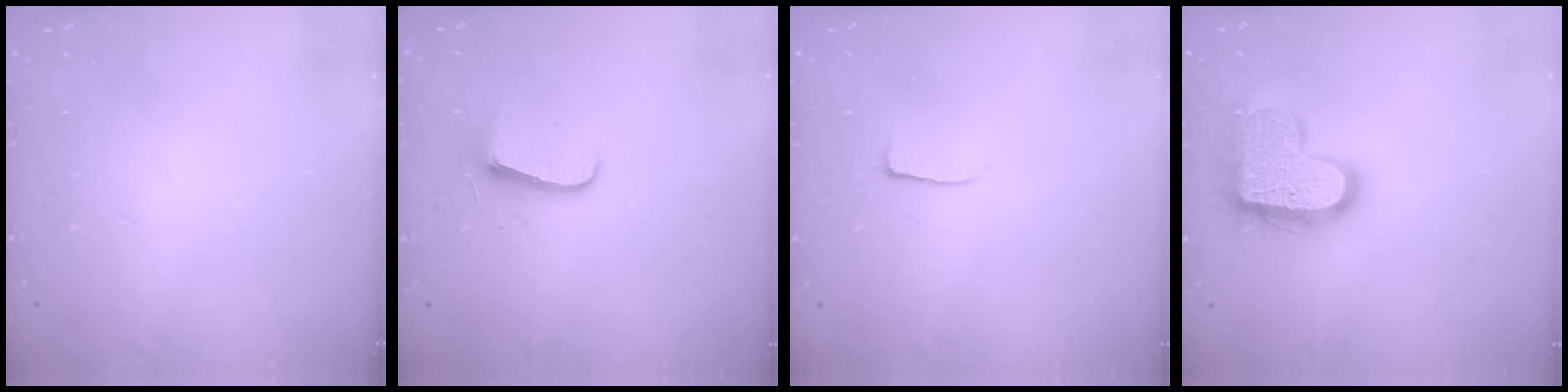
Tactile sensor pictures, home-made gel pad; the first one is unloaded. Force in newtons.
{"total": 6.8, "press": 6.8, "slide": 0.7}
{"total": 3.8, "press": 3.8, "slide": 0.5}
{"total": 17.4, "press": 17.4, "slide": 0.9}